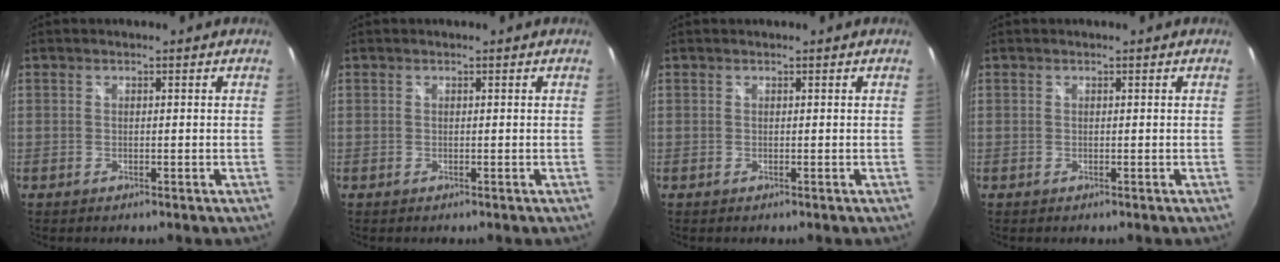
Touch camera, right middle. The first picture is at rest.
{"total": 0.0}
{"total": 0.0}
{"total": 0.0}